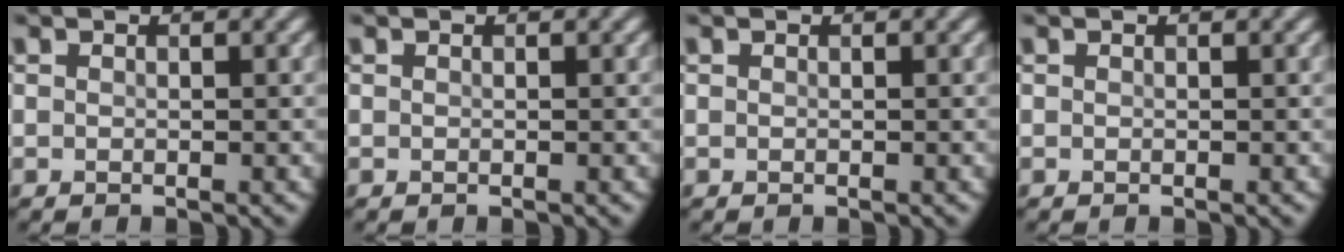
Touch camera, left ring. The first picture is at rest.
{"total": 0.0}
{"total": 0.0}
{"total": 0.0}